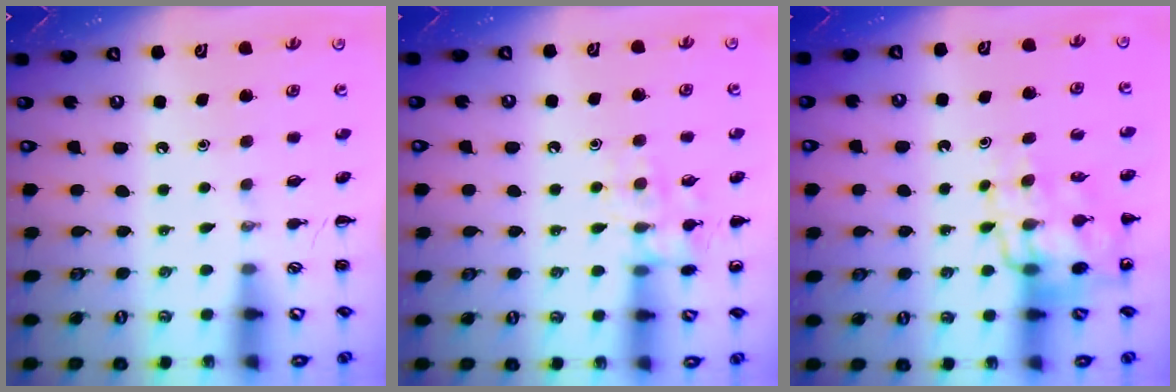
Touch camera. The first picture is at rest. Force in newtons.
{"total": 10.8, "press": 10.8, "slide": 0.6}
{"total": 15.0, "press": 14.5, "slide": 3.7}